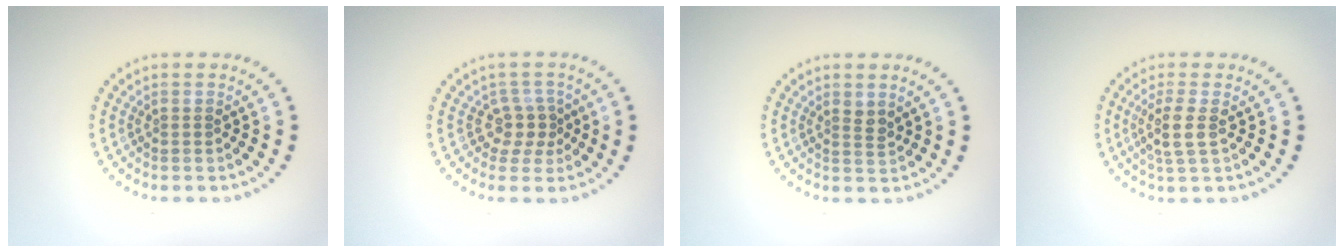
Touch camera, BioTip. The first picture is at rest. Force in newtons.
{"total": 2.3, "press": 1.7, "slide": 1.6}
{"total": 1.2, "press": 0.9, "slide": 0.8}
{"total": 2.4, "press": 2.0, "slide": 1.3}